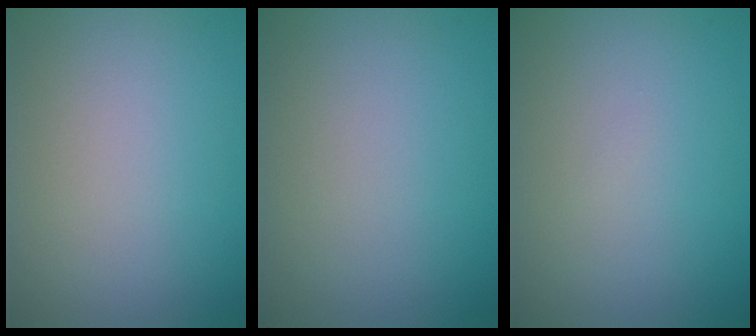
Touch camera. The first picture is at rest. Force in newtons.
{"total": 0.0}
{"total": 0.0}